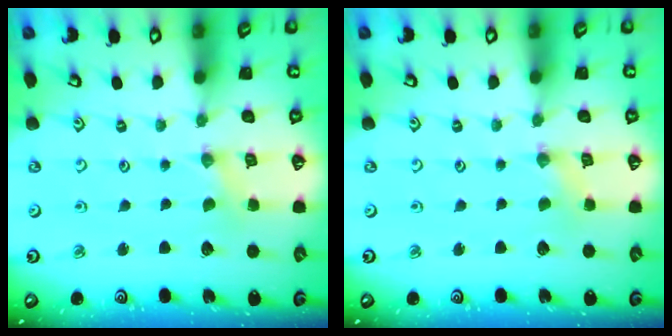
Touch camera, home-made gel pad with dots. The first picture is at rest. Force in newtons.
{"total": 0.5, "press": 0.5, "slide": 0.1}